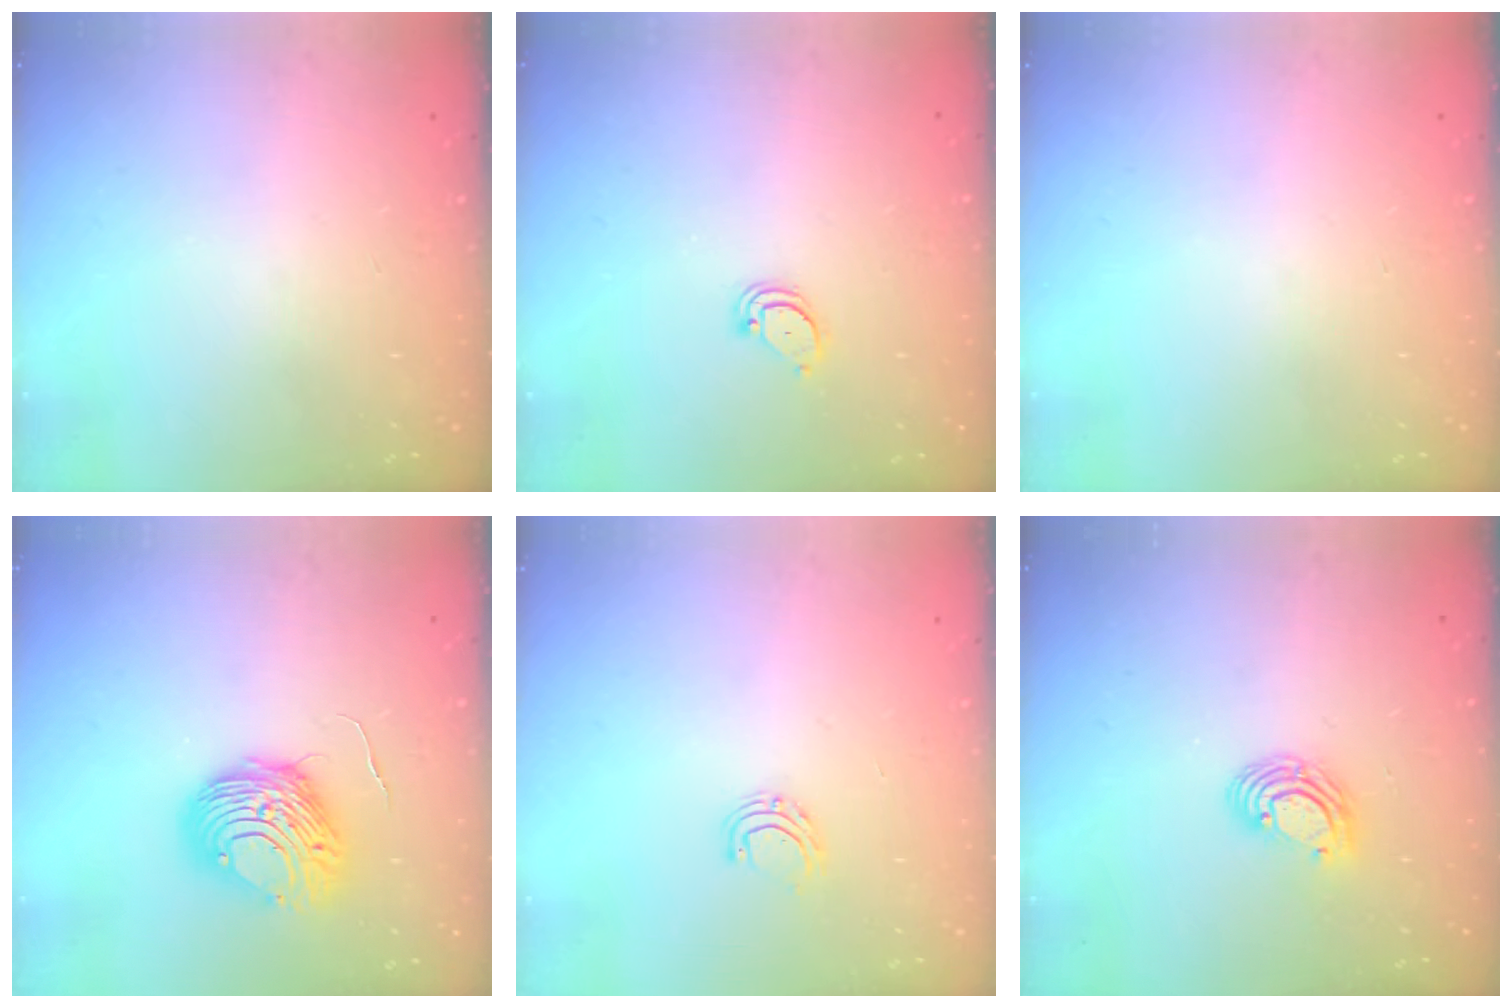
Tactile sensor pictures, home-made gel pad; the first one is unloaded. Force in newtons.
{"total": 2.1, "press": 2.1, "slide": 0.1}
{"total": 0.0}
{"total": 9.7, "press": 9.6, "slide": 1.1}
{"total": 5.4, "press": 5.4, "slide": 0.5}
{"total": 6.0, "press": 6.0, "slide": 0.4}